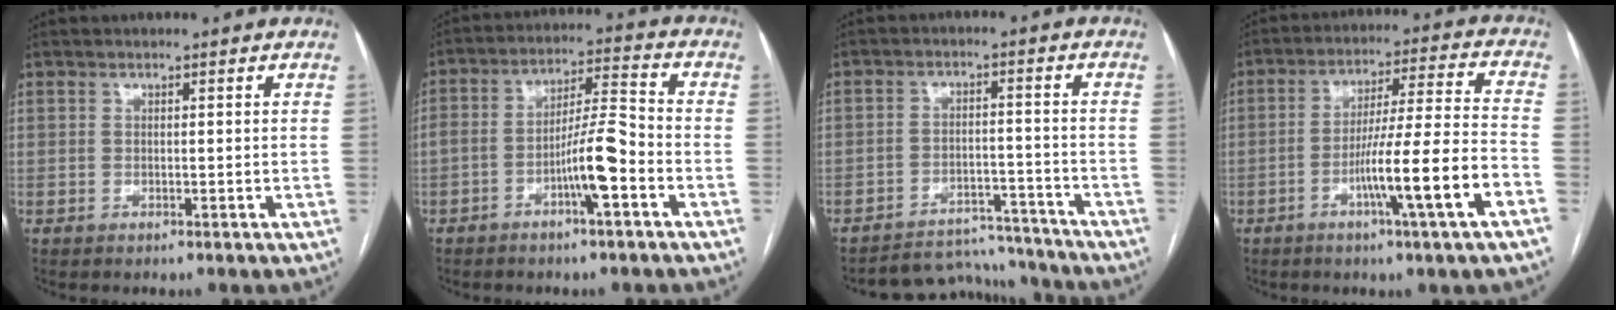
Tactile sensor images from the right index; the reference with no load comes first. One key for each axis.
{"total": 8.8, "fx": -3.8, "fy": 1.0, "fz": 7.9, "tx": -0.145, "ty": 0.019, "tz": -0.062}
{"total": 10.3, "fx": -10.0, "fy": 2.2, "fz": -0.6, "tx": 0.018, "ty": 0.026, "tz": -0.142}
{"total": 13.4, "fx": -5.5, "fy": -1.2, "fz": 12.1, "tx": -0.203, "ty": -0.001, "tz": -0.090}